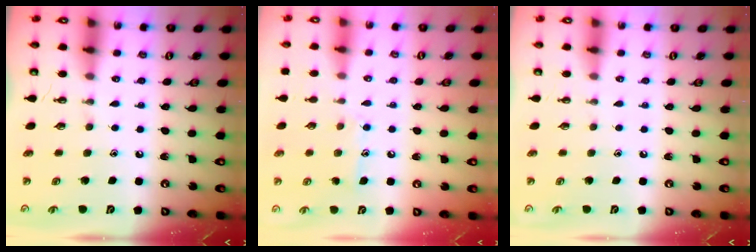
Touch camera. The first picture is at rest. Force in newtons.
{"total": 7.9, "press": 7.9, "slide": 0.6}
{"total": 0.0}